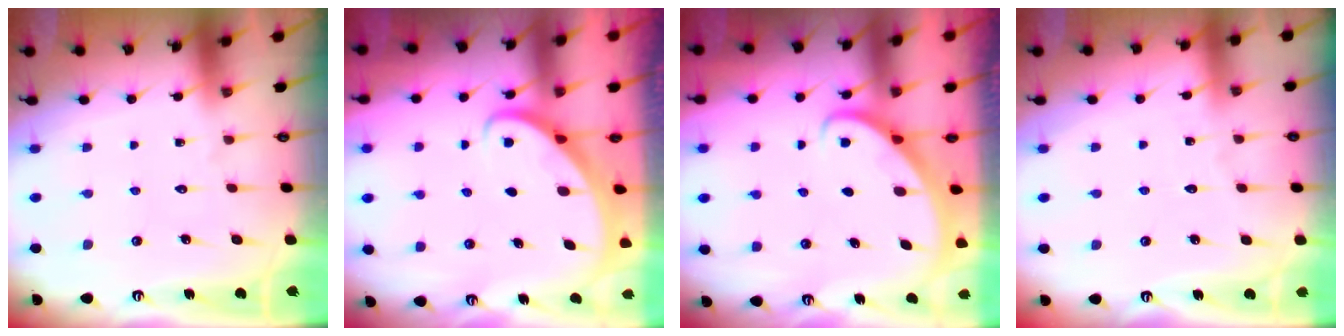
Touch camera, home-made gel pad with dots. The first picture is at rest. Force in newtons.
{"total": 2.6, "press": 2.6, "slide": 0.2}
{"total": 2.7, "press": 2.7, "slide": 0.1}
{"total": 1.0, "press": 1.0, "slide": 0.2}